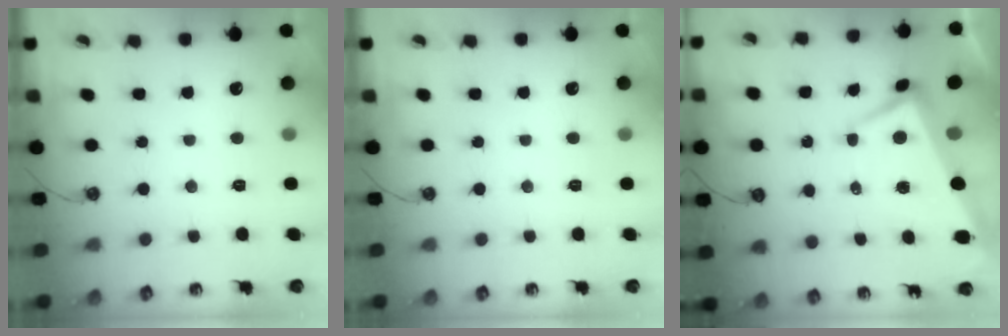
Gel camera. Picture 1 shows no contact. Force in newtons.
{"total": 0.0}
{"total": 2.0, "press": 1.6, "slide": 1.2}